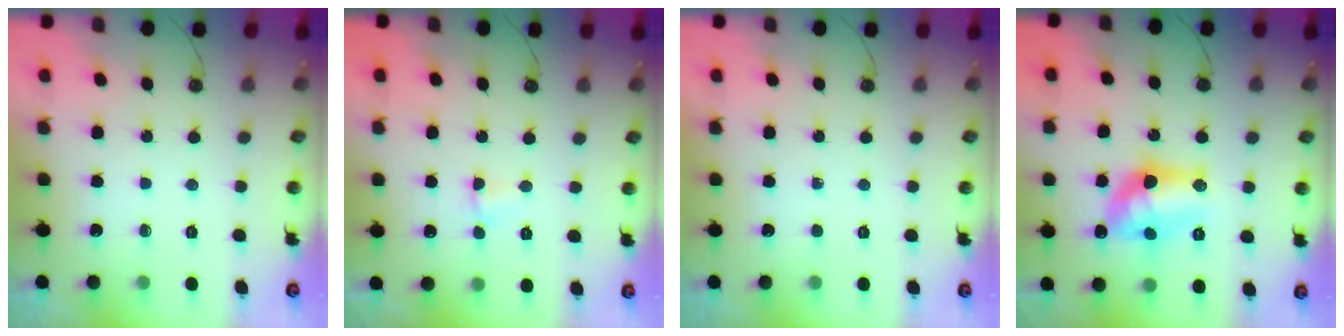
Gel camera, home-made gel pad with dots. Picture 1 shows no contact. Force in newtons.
{"total": 1.7, "press": 1.5, "slide": 0.8}
{"total": 0.0}
{"total": 13.5, "press": 13.4, "slide": 0.8}